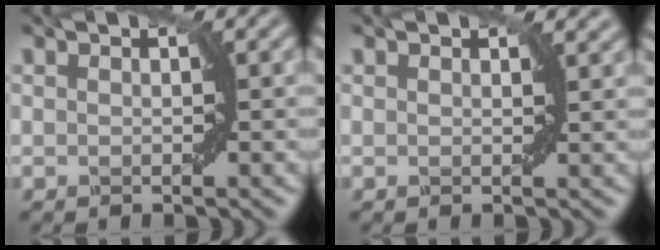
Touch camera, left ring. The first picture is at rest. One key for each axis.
{"total": 1.4, "fx": 1.2, "fy": 0.5, "fz": 0.4, "tx": -0.006, "ty": -0.002, "tz": 0.015}